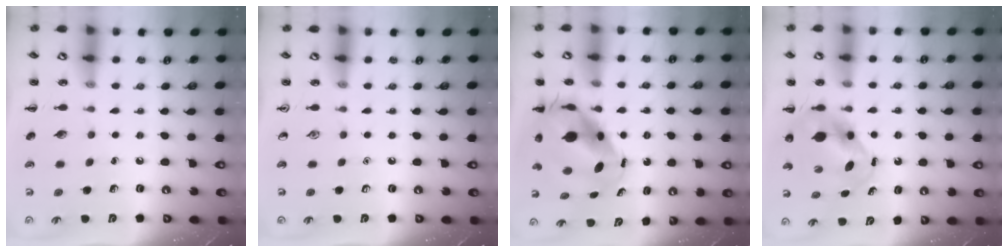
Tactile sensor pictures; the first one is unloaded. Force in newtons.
{"total": 0.0}
{"total": 8.2, "press": 8.0, "slide": 1.9}
{"total": 5.8, "press": 5.6, "slide": 1.3}